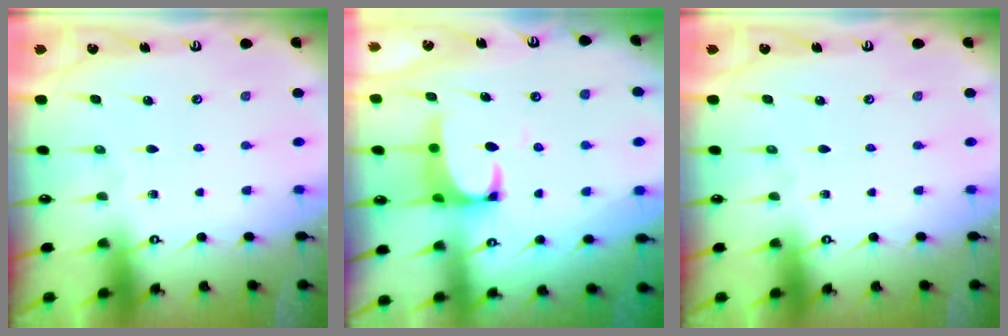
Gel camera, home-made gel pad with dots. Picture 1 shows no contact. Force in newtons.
{"total": 1.7, "press": 1.5, "slide": 0.7}
{"total": 0.0}